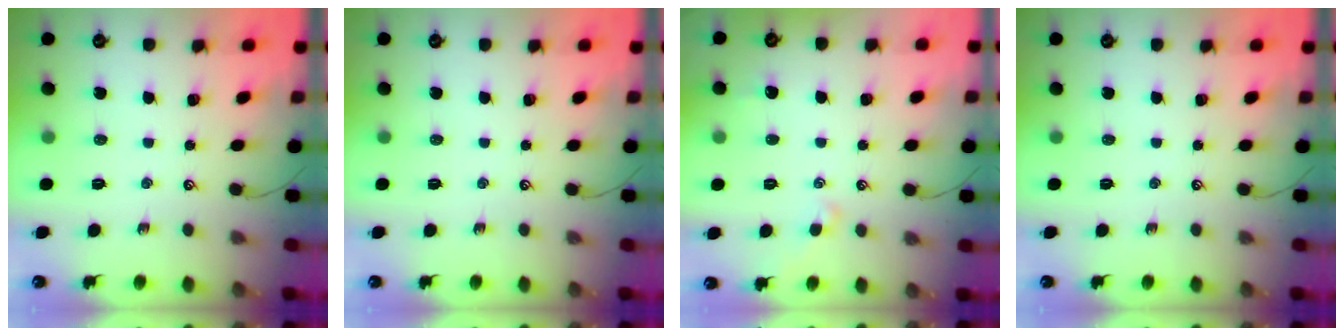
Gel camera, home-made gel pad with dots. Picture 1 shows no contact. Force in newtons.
{"total": 0.0}
{"total": 1.9, "press": 1.8, "slide": 0.6}
{"total": 0.0}